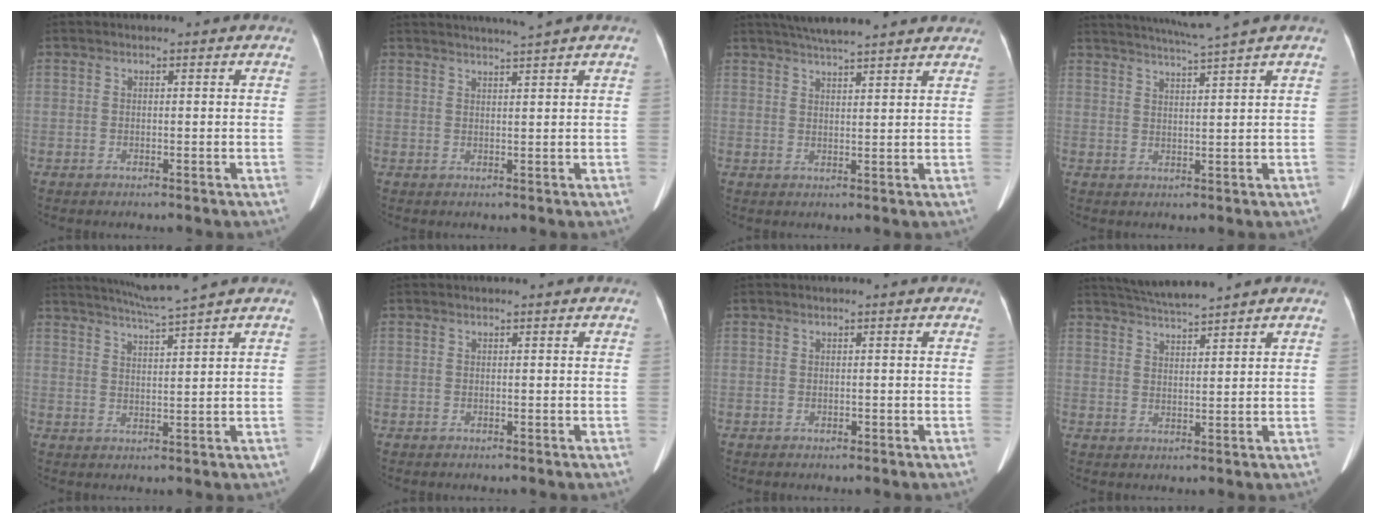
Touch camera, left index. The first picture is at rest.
{"total": 3.6, "force": [3.1, -1.4, 1.3], "torque": [-0.015, 0.002, 0.048]}
{"total": 12.6, "force": [11.1, 1.2, 5.8], "torque": [-0.094, 0.033, 0.148]}
{"total": 6.2, "force": [5.2, -2.2, 2.4], "torque": [-0.041, -0.005, 0.088]}
{"total": 6.1, "force": [5.2, -2.2, 2.2], "torque": [-0.042, -0.006, 0.095]}
{"total": 0.0}
{"total": 0.0}
{"total": 5.9, "force": [5.5, -0.9, 2.0], "torque": [-0.044, 0.015, 0.097]}